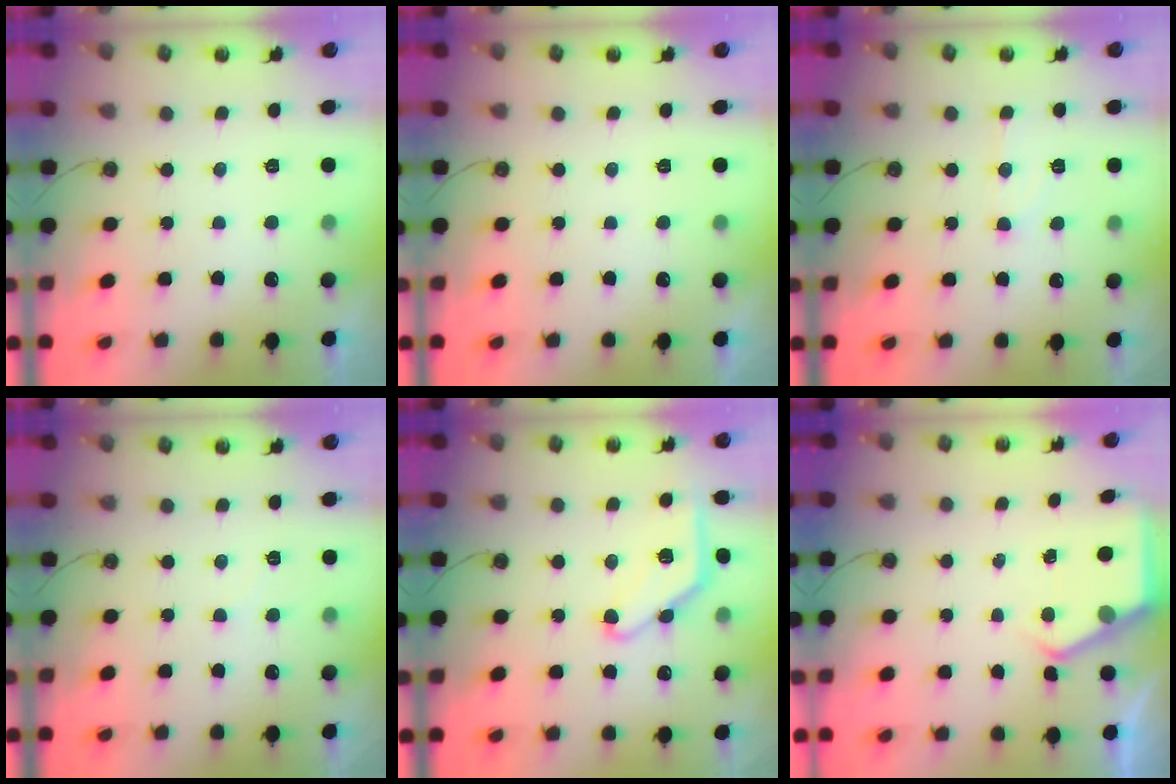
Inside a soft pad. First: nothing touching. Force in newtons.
{"total": 0.0}
{"total": 7.9, "press": 7.9, "slide": 0.6}
{"total": 4.7, "press": 4.6, "slide": 0.8}
{"total": 12.1, "press": 12.0, "slide": 0.6}
{"total": 3.9, "press": 3.9, "slide": 0.2}